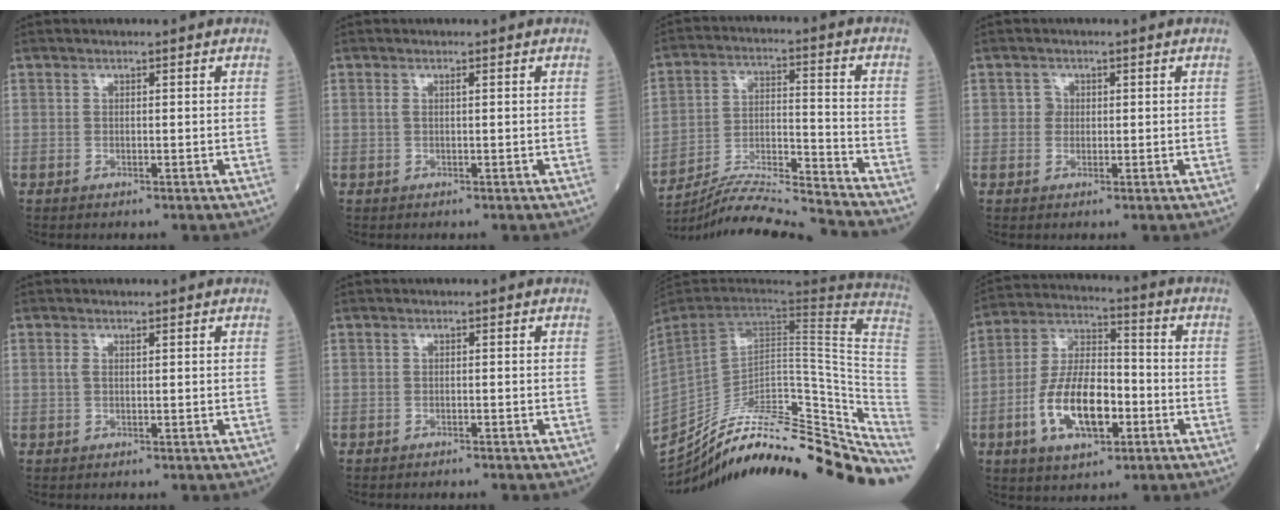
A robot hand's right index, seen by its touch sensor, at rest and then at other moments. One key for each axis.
{"total": 0.8, "fx": 0.3, "fy": 0.0, "fz": 0.8, "tx": -0.023, "ty": 0.008, "tz": 0.006}
{"total": 15.6, "fx": -15.0, "fy": -2.1, "fz": 3.6, "tx": -0.063, "ty": 0.008, "tz": -0.253}
{"total": 1.5, "fx": 0.3, "fy": 1.4, "fz": 0.4, "tx": -0.003, "ty": 0.001, "tz": 0.002}
{"total": 0.9, "fx": 0.4, "fy": 0.3, "fz": 0.8, "tx": -0.027, "ty": 0.010, "tz": 0.009}
{"total": 1.5, "fx": -1.3, "fy": 0.0, "fz": 0.6, "tx": -0.010, "ty": 0.000, "tz": -0.017}
{"total": 32.4, "fx": -27.4, "fy": 6.3, "fz": 15.9, "tx": -0.187, "ty": -0.015, "tz": -0.388}
{"total": 13.0, "fx": -4.2, "fy": 5.6, "fz": 11.0, "tx": -0.221, "ty": 0.010, "tz": -0.073}